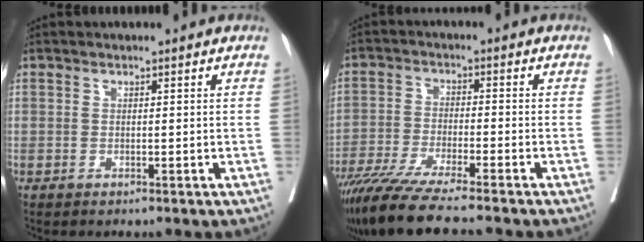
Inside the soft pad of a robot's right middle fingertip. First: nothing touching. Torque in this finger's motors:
{"motor_torque": [1.16, -0.97, 0.28, 0.11]}